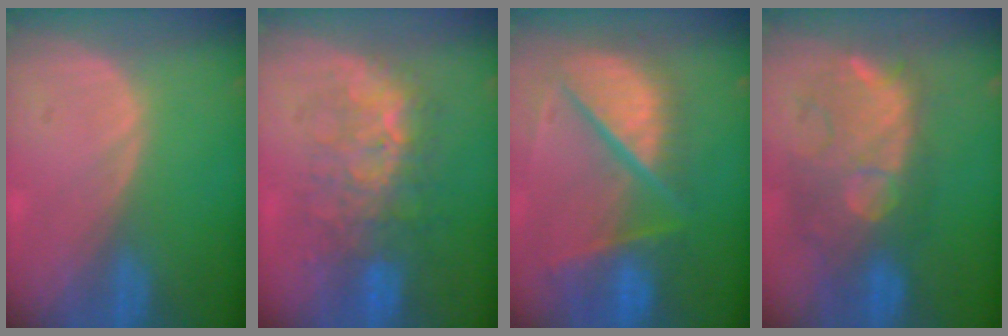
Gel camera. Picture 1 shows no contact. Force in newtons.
{"total": 8.4, "press": 8.1, "slide": 2.2}
{"total": 11.7, "press": 9.7, "slide": 6.4}
{"total": 10.2, "press": 9.7, "slide": 3.4}